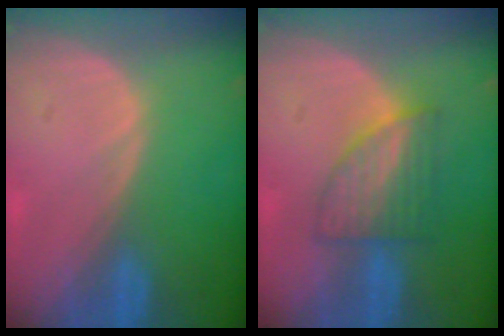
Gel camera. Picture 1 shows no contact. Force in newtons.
{"total": 5.9, "press": 5.8, "slide": 0.3}